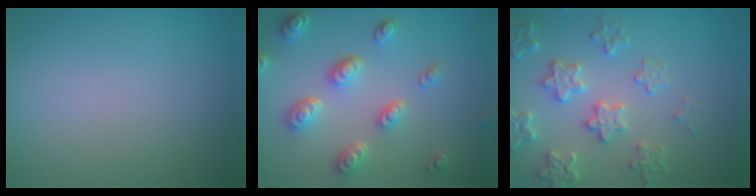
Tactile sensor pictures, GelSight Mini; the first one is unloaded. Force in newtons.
{"total": 4.8, "press": 3.6, "slide": 3.1}
{"total": 4.0, "press": 3.8, "slide": 1.2}